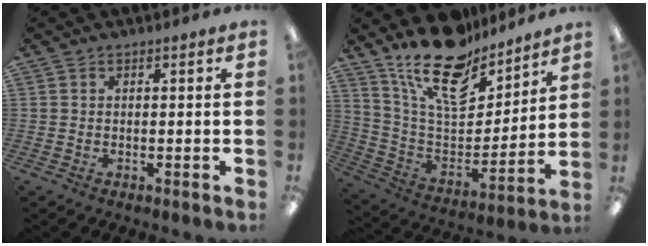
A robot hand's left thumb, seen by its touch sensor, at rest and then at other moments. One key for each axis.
{"total": 20.2, "fx": 14.8, "fy": 9.1, "fz": 10.4, "tx": -0.182, "ty": -0.099, "tz": 0.264}